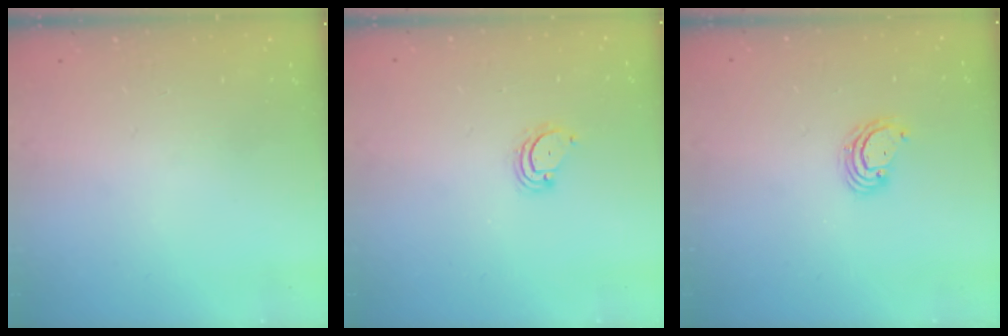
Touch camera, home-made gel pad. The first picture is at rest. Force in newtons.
{"total": 2.3, "press": 2.3, "slide": 0.2}
{"total": 3.8, "press": 3.8, "slide": 0.1}